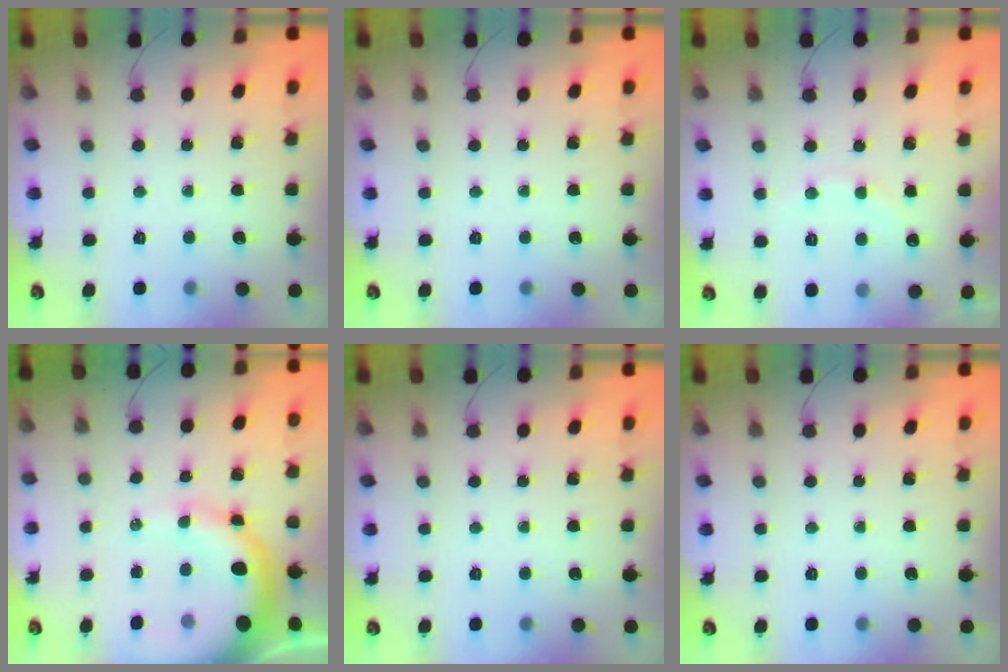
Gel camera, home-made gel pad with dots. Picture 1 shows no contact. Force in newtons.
{"total": 0.0}
{"total": 8.3, "press": 8.2, "slide": 1.6}
{"total": 14.2, "press": 13.9, "slide": 3.0}
{"total": 0.0}
{"total": 0.0}